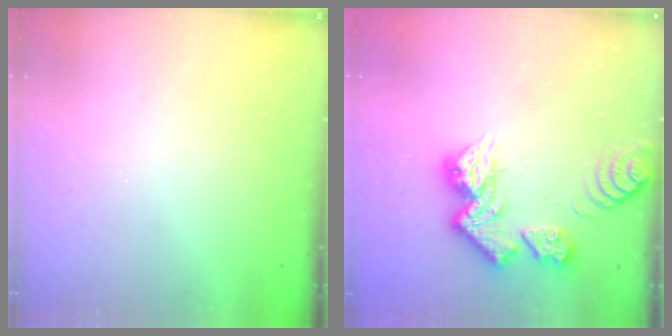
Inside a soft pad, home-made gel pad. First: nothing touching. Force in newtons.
{"total": 12.7, "press": 12.7, "slide": 1.4}